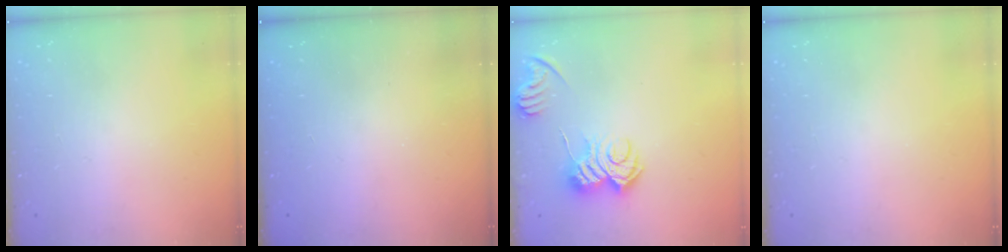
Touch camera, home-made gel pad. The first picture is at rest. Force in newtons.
{"total": 2.3, "press": 2.2, "slide": 0.7}
{"total": 9.8, "press": 9.8, "slide": 0.2}
{"total": 0.0}